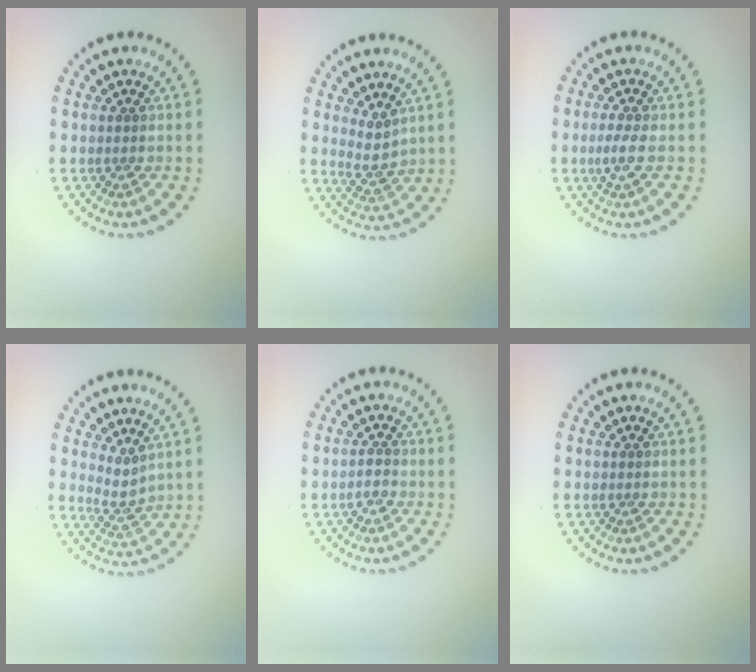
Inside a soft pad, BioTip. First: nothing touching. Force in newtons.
{"total": 2.1, "press": 1.6, "slide": 1.4}
{"total": 1.8, "press": 1.6, "slide": 0.8}
{"total": 2.0, "press": 1.4, "slide": 1.5}
{"total": 1.2, "press": 1.0, "slide": 0.6}
{"total": 0.0}